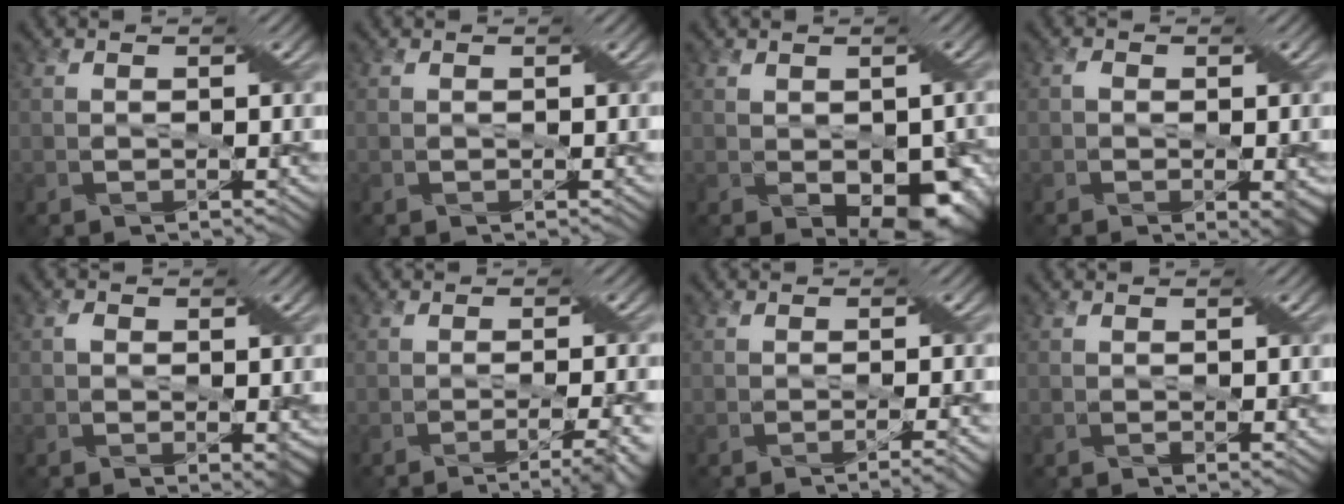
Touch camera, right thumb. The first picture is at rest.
{"total": 0.0}
{"total": 8.6, "force": [-2.4, 5.2, 6.4], "torque": [-0.094, -0.037, -0.015]}
{"total": 4.6, "force": [-1.4, 2.3, 3.7], "torque": [-0.047, -0.009, -0.019]}
{"total": 3.5, "force": [-0.3, 2.2, 2.7], "torque": [-0.034, -0.006, -0.003]}
{"total": 5.4, "force": [-3.1, 0.6, 4.3], "torque": [-0.068, -0.006, -0.041]}
{"total": 2.4, "force": [-1.5, -0.4, 1.9], "torque": [-0.026, -0.002, -0.023]}
{"total": 0.6, "force": [0.1, 0.3, 0.5], "torque": [-0.008, -0.003, 0.004]}